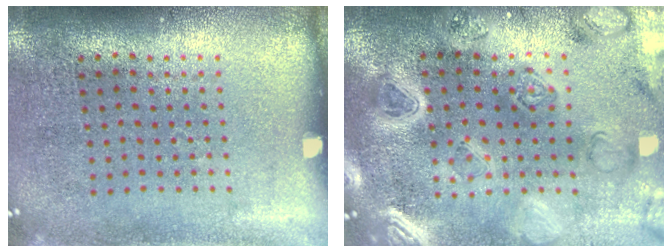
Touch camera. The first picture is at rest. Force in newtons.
{"total": 4.2, "press": 3.8, "slide": 1.8}